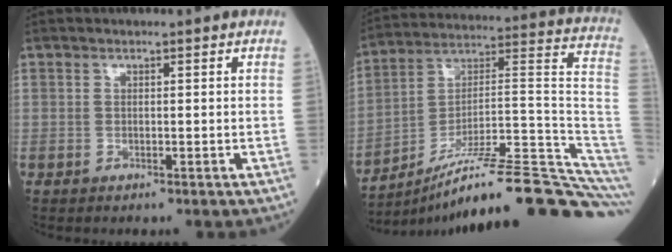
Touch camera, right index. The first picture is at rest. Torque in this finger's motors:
{"motor_torque": [-0.62, -1.28, 0.25, 0.07]}